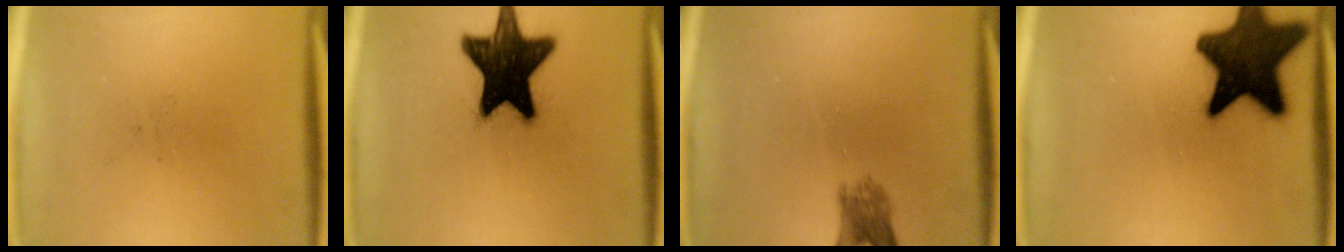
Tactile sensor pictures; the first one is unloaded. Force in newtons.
{"total": 18.9}
{"total": 3.2}
{"total": 17.2}